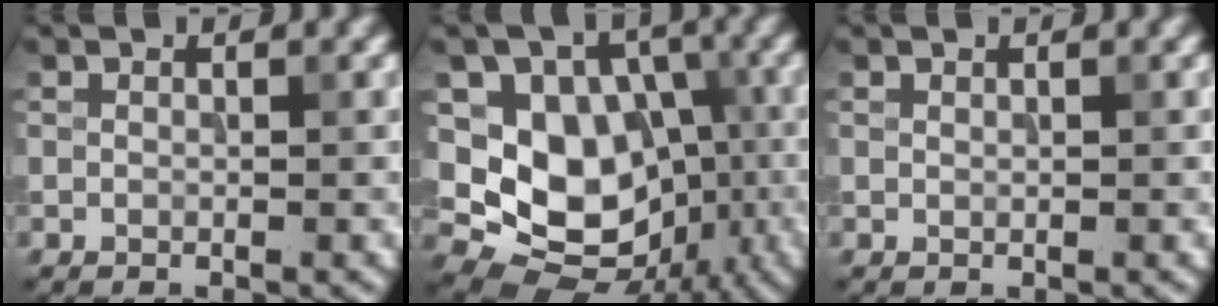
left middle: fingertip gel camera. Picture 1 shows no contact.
{"total": 10.0, "force": [-1.0, 8.0, 5.9], "torque": [-0.096, -0.008, -0.020]}
{"total": 0.0}